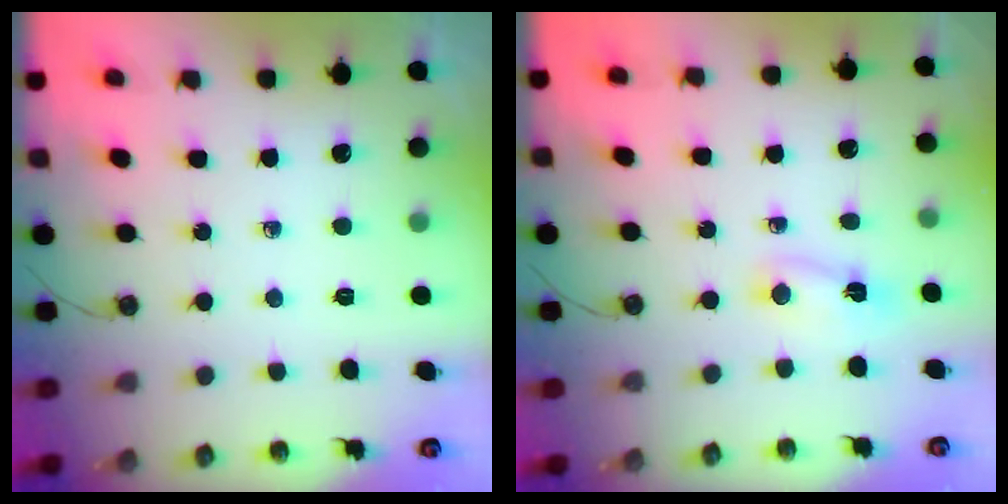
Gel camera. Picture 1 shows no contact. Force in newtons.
{"total": 2.4, "press": 2.3, "slide": 0.6}